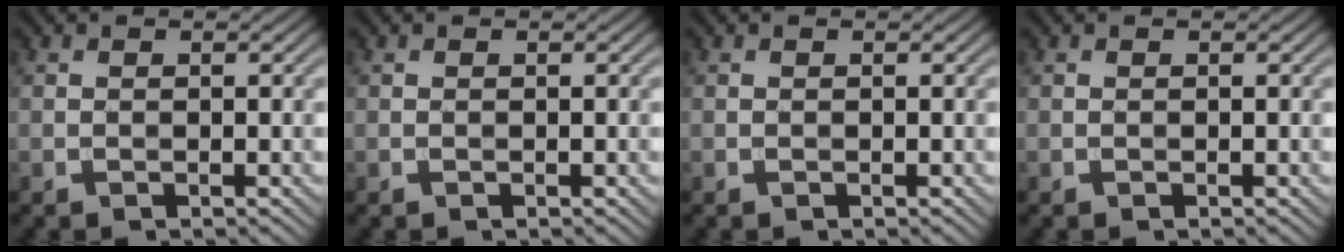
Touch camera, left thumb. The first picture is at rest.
{"total": 0.0}
{"total": 0.0}
{"total": 0.0}